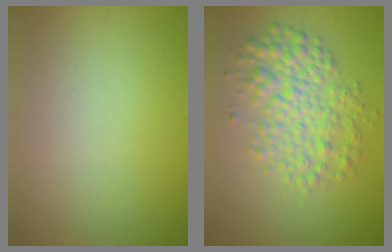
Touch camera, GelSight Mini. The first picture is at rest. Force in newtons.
{"total": 4.8, "press": 4.8, "slide": 0.0}